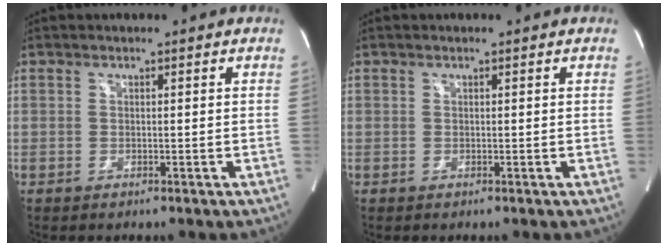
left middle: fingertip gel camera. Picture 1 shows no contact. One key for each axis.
{"total": 0.0}